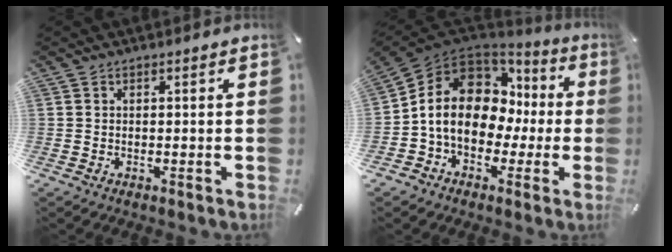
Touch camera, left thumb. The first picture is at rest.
{"total": 14.3, "force": [0.7, 11.4, 8.6], "torque": [-0.172, -0.002, 0.013]}